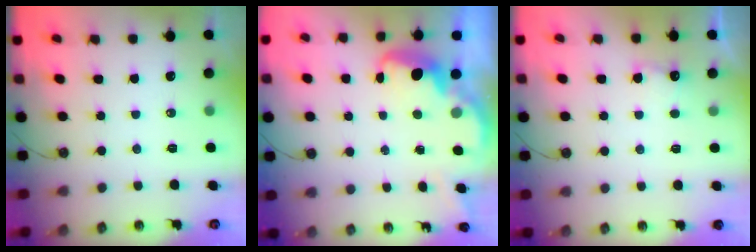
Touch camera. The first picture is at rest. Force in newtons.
{"total": 2.6, "press": 2.6, "slide": 0.4}
{"total": 4.9, "press": 4.8, "slide": 1.0}